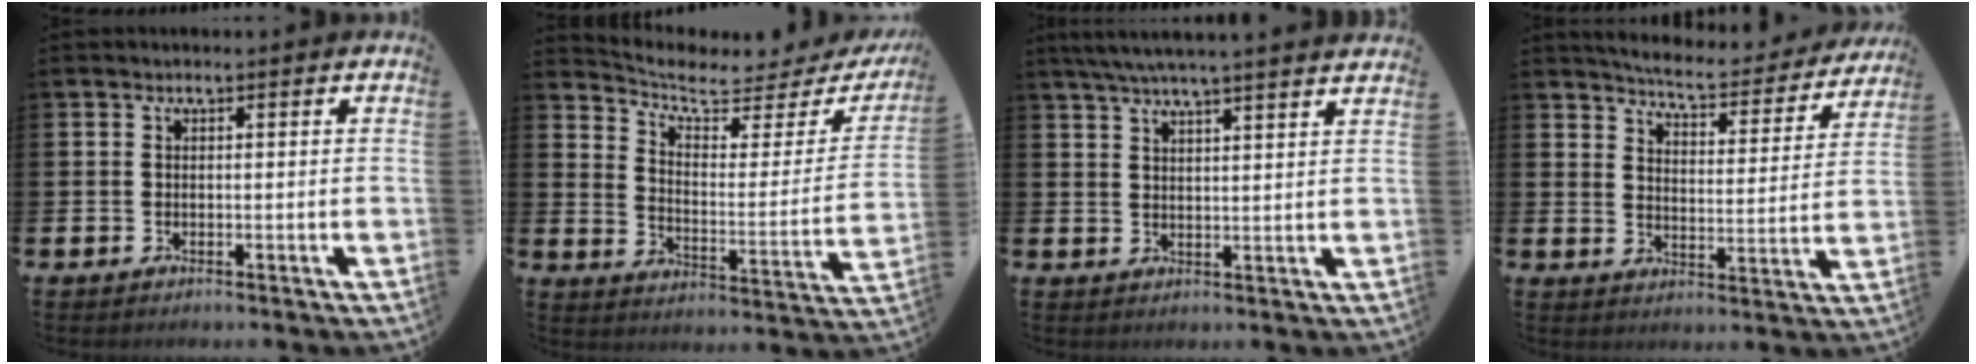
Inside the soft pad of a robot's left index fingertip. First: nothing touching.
{"total": 5.8, "force": [4.9, 1.9, 2.5], "torque": [-0.073, -0.041, 0.076]}
{"total": 5.3, "force": [4.9, -0.5, 1.7], "torque": [-0.051, -0.015, 0.089]}
{"total": 5.8, "force": [5.6, 0.5, 1.4], "torque": [-0.048, -0.044, 0.093]}